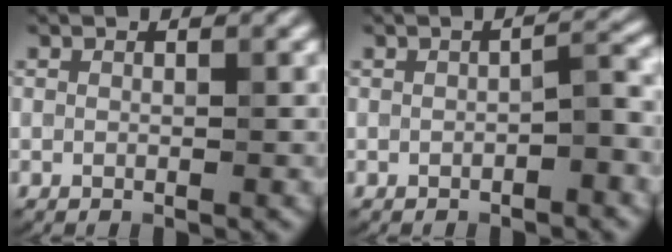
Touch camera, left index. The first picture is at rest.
{"total": 2.2, "force": [-0.8, 0.6, 2.0], "torque": [-0.032, 0.008, -0.013]}